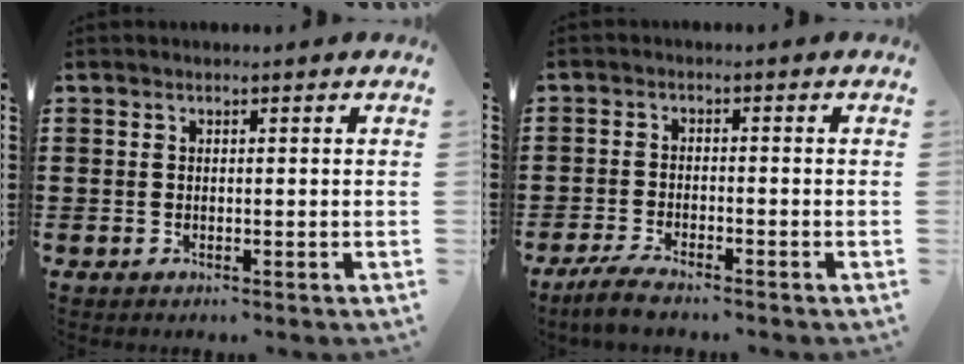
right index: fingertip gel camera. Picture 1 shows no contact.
{"total": 3.3, "force": [-3.0, 0.3, 1.4], "torque": [-0.038, -0.001, -0.062]}